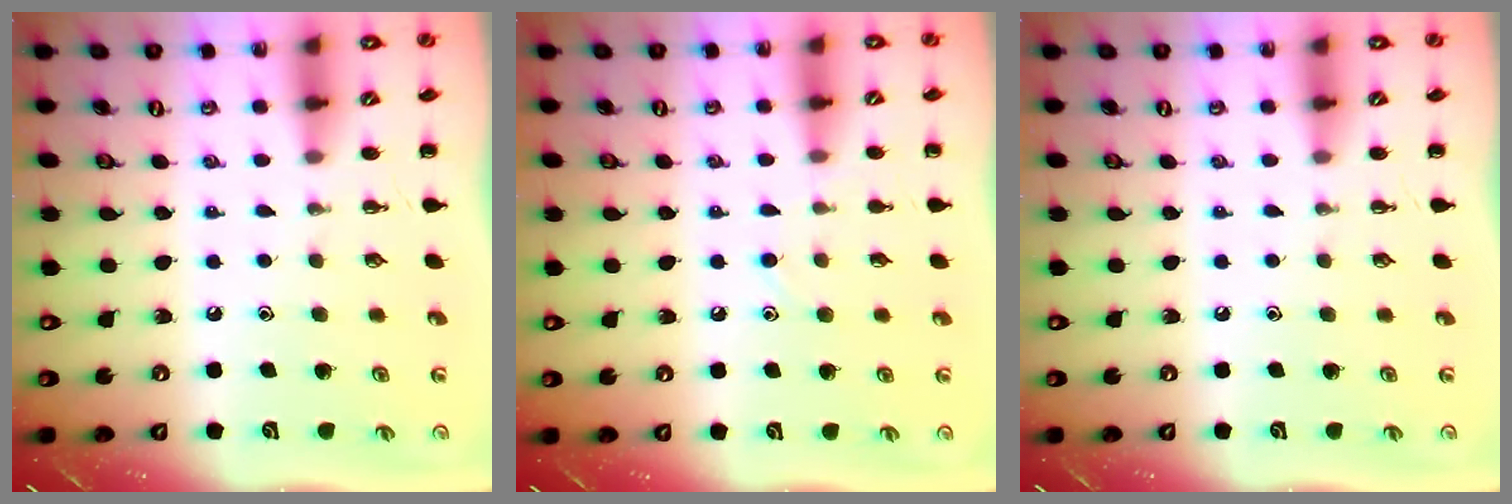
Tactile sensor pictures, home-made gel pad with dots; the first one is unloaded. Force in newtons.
{"total": 6.2, "press": 5.8, "slide": 2.2}
{"total": 0.0}